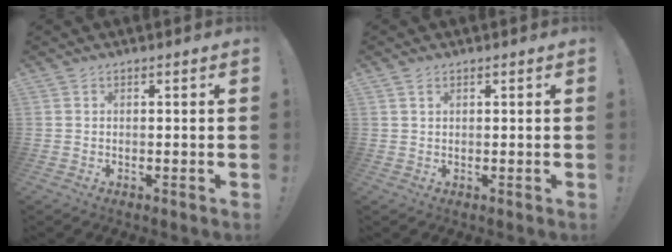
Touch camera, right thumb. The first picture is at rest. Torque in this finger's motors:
{"motor_torque": [-0.08, -0.05, -0.19, 0.39, 0.09]}